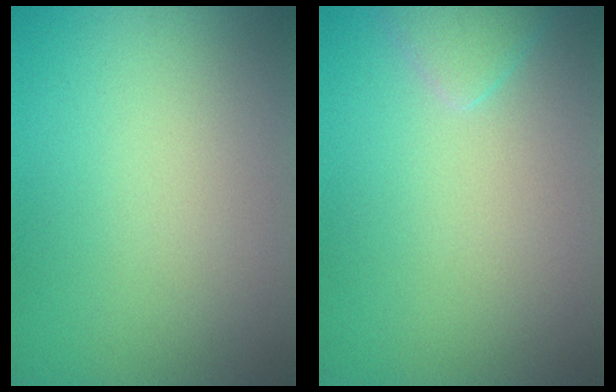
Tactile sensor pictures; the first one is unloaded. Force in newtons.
{"total": 1.7, "press": 1.7, "slide": 0.1}